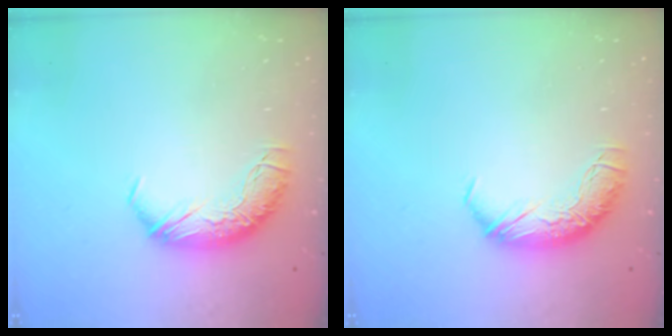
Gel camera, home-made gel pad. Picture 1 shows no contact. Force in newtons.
{"total": 0.0}